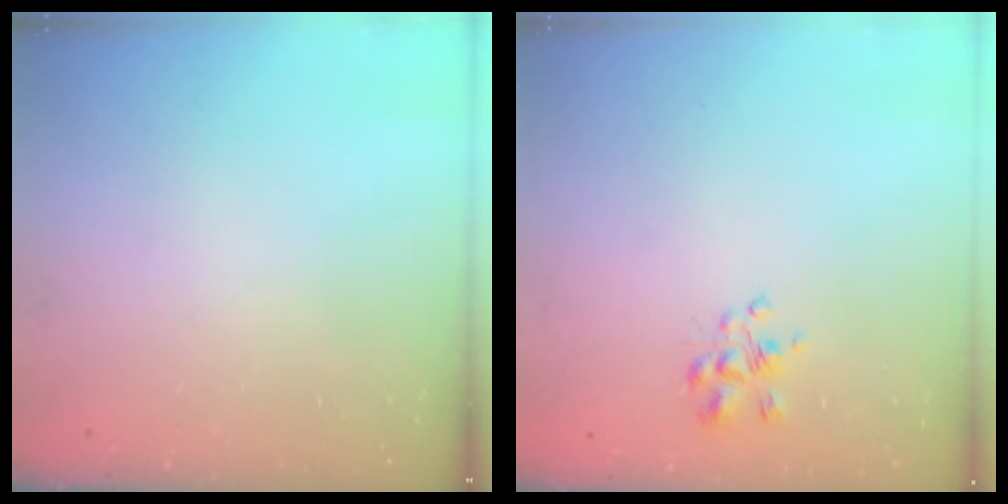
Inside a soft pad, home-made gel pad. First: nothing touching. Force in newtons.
{"total": 3.2, "press": 3.2, "slide": 0.4}